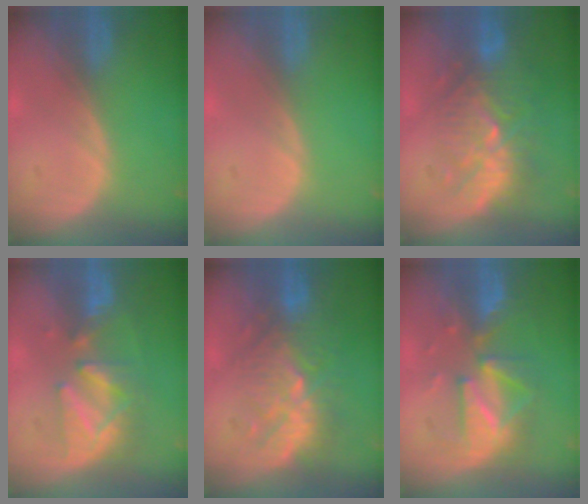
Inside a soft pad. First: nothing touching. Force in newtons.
{"total": 0.0}
{"total": 10.3, "press": 9.5, "slide": 3.9}
{"total": 8.2, "press": 7.5, "slide": 3.1}
{"total": 9.1, "press": 9.0, "slide": 1.6}
{"total": 8.3, "press": 8.2, "slide": 0.4}